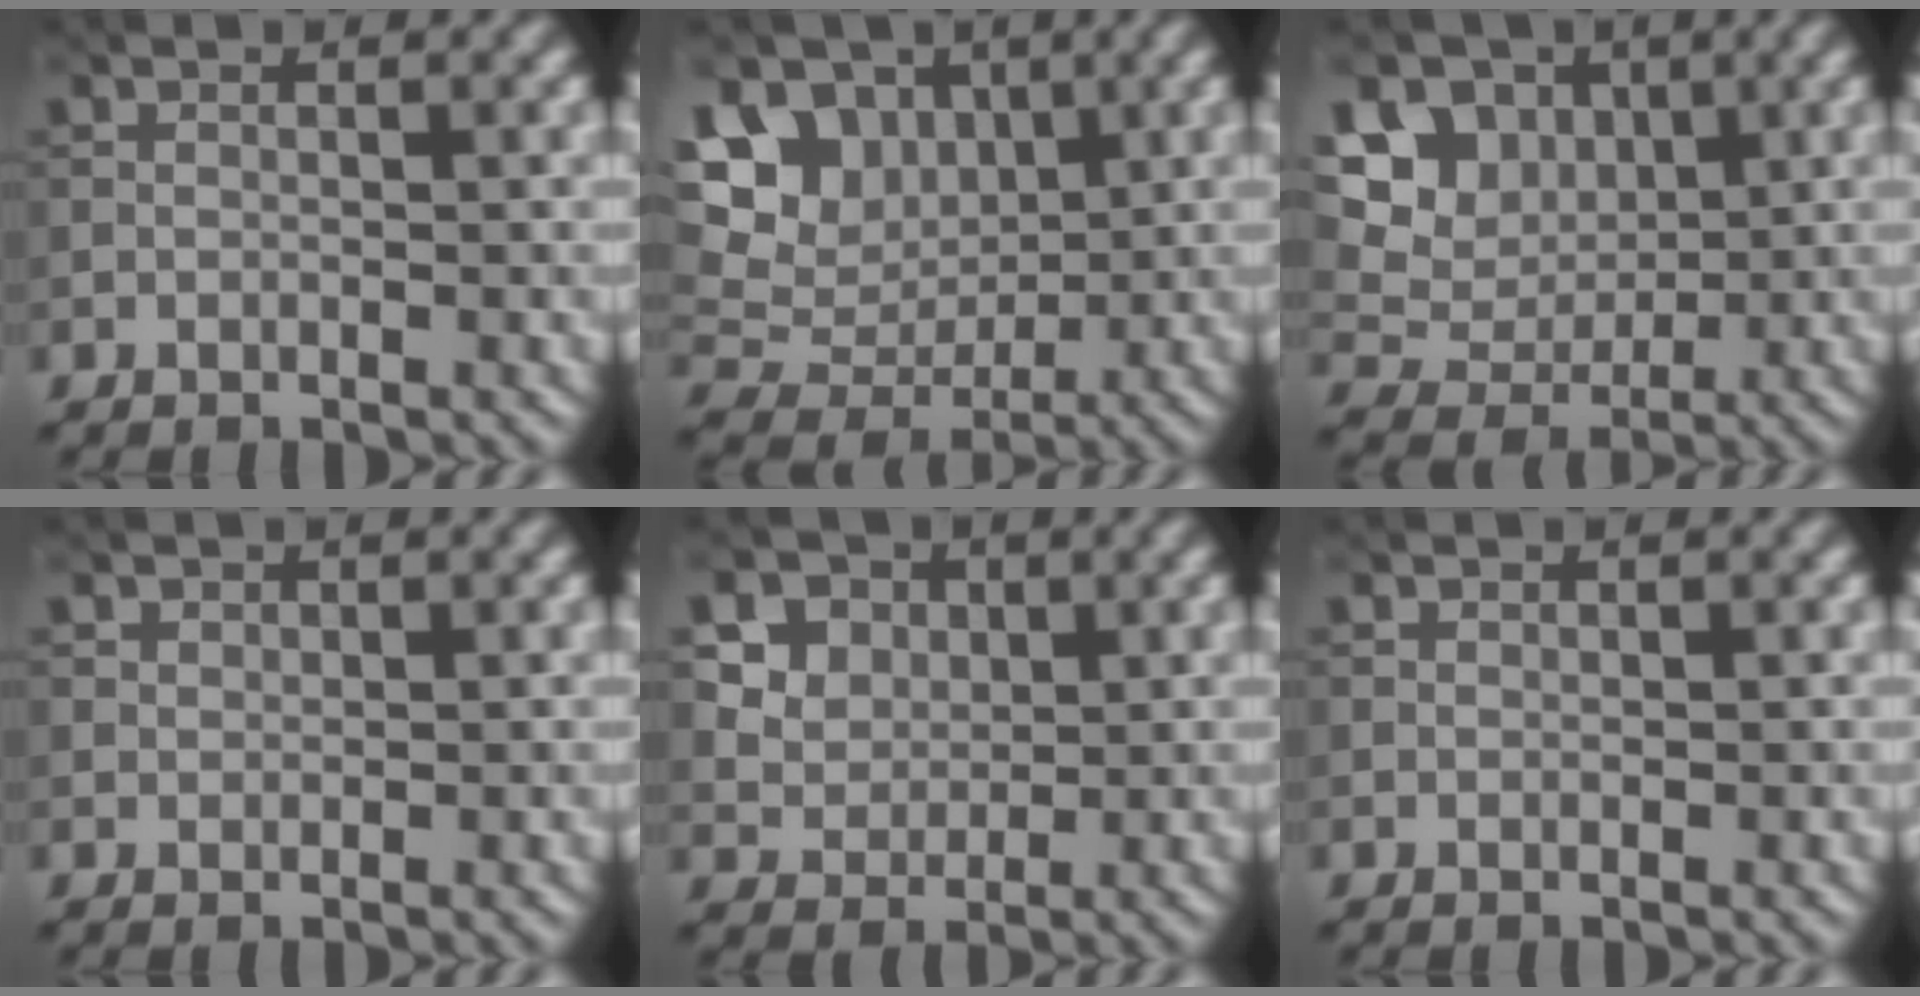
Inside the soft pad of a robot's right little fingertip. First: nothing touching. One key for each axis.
{"total": 7.8, "fx": 3.1, "fy": 6.2, "fz": 3.6, "tx": -0.069, "ty": 0.011, "tz": 0.043}
{"total": 7.2, "fx": 3.1, "fy": 5.9, "fz": 2.8, "tx": -0.059, "ty": 0.019, "tz": 0.046}
{"total": 0.7, "fx": 0.5, "fy": 0.5, "fz": 0.1, "tx": -0.003, "ty": 0.001, "tz": 0.011}
{"total": 9.4, "fx": 4.4, "fy": 7.3, "fz": 3.9, "tx": -0.092, "ty": 0.028, "tz": 0.061}
{"total": 0.0}